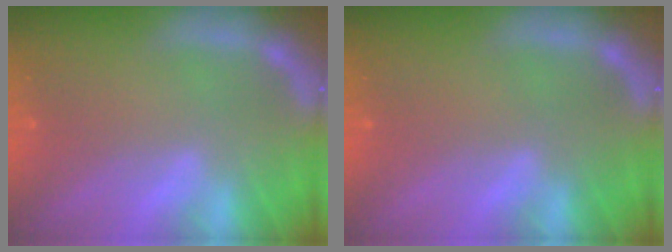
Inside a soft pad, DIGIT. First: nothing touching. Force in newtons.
{"total": 0.0}